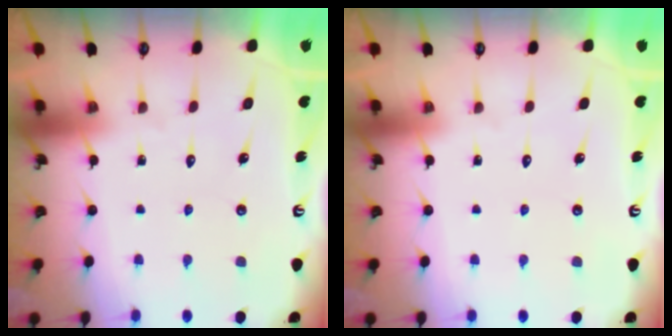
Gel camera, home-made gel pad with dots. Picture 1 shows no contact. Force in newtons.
{"total": 0.0}